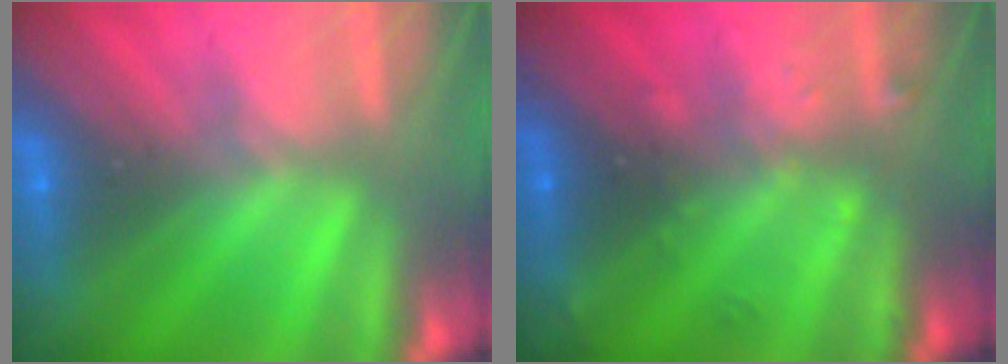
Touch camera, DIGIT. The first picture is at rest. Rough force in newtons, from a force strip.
{"total": 2.4}